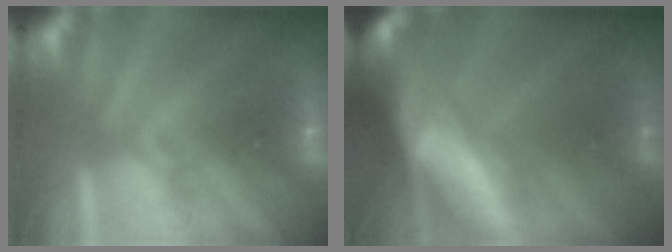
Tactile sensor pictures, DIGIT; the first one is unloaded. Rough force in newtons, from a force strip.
{"total": 7.1}